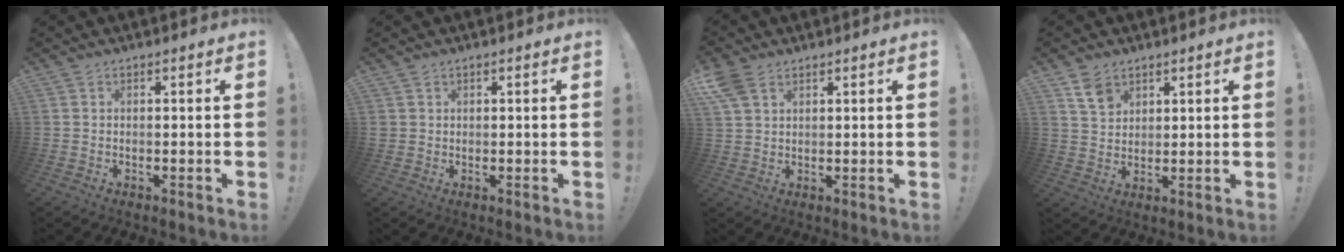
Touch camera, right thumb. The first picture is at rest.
{"total": 1.7, "force": [0.9, 1.5, 0.2], "torque": [0.003, -0.004, 0.016]}
{"total": 6.3, "force": [3.5, 3.9, 3.5], "torque": [-0.074, -0.008, 0.071]}
{"total": 6.5, "force": [4.1, 4.4, 2.4], "torque": [-0.033, -0.021, 0.079]}